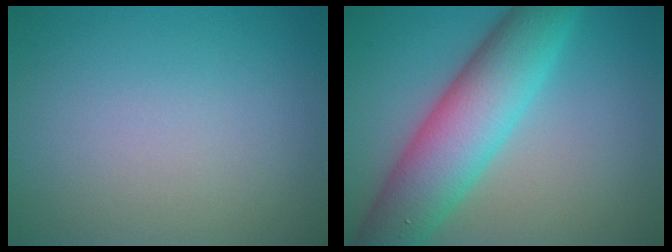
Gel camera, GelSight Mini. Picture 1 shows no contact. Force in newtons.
{"total": 9.1, "press": 9.1, "slide": 0.2}